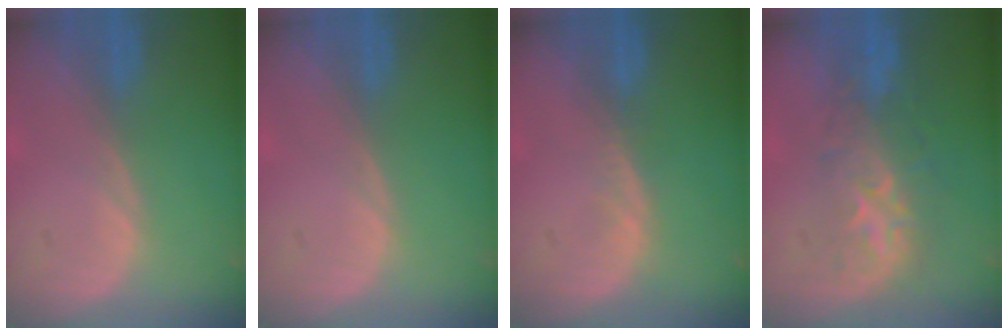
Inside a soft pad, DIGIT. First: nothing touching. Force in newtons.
{"total": 0.0}
{"total": 1.1, "press": 1.1, "slide": 0.3}
{"total": 8.1, "press": 8.0, "slide": 1.1}